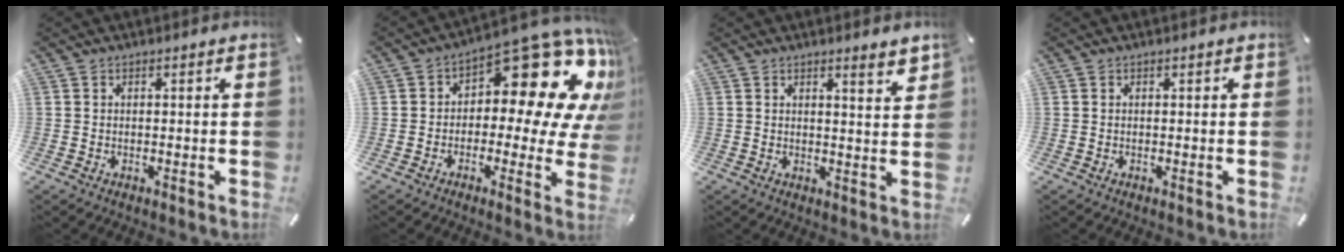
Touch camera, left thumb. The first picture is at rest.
{"total": 16.8, "force": [8.1, 8.2, 12.2], "torque": [-0.154, -0.074, 0.128]}
{"total": 3.7, "force": [3.0, 0.2, 2.1], "torque": [-0.022, -0.027, 0.047]}
{"total": 0.0}